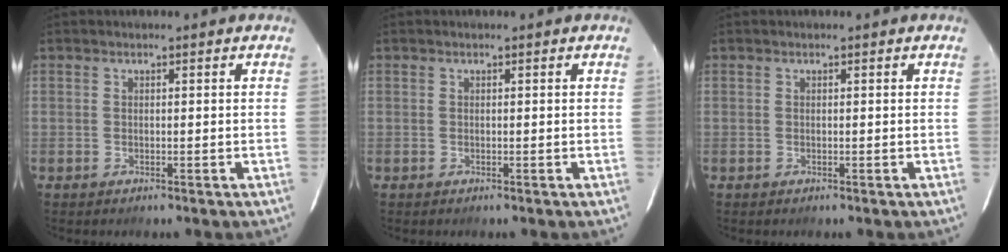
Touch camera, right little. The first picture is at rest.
{"total": 0.0}
{"total": 0.0}